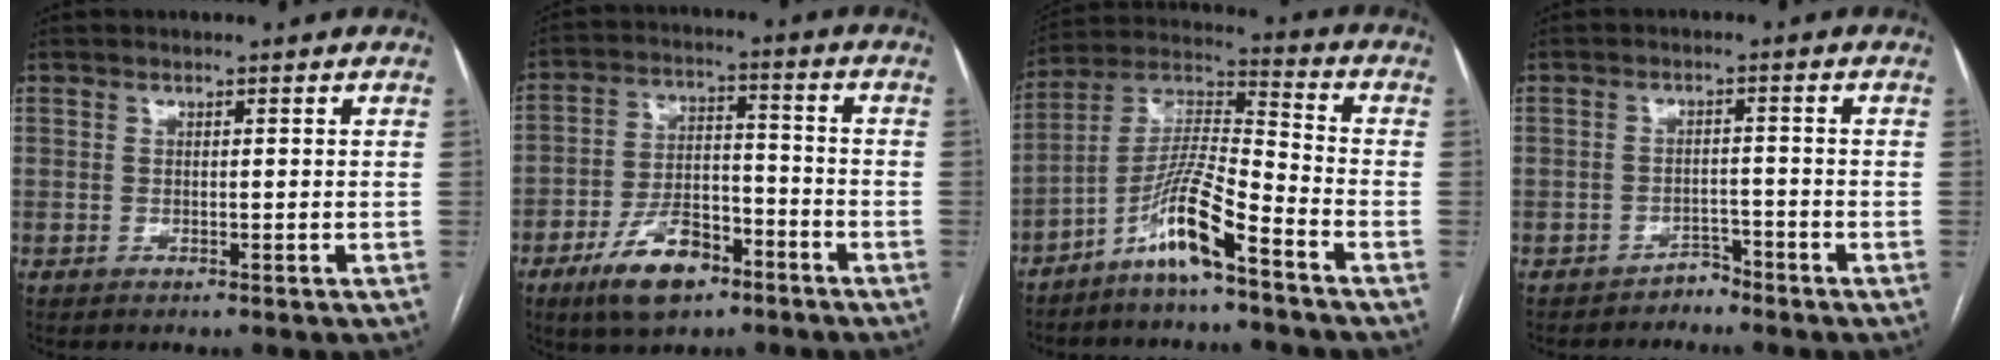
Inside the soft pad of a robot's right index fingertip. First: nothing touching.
{"total": 11.0, "force": [-6.7, 5.2, 7.0], "torque": [-0.131, 0.009, -0.114]}
{"total": 10.6, "force": [-6.7, 0.4, 8.2], "torque": [-0.170, 0.004, -0.133]}
{"total": 2.3, "force": [-2.2, 0.8, -0.2], "torque": [0.005, 0.001, -0.034]}